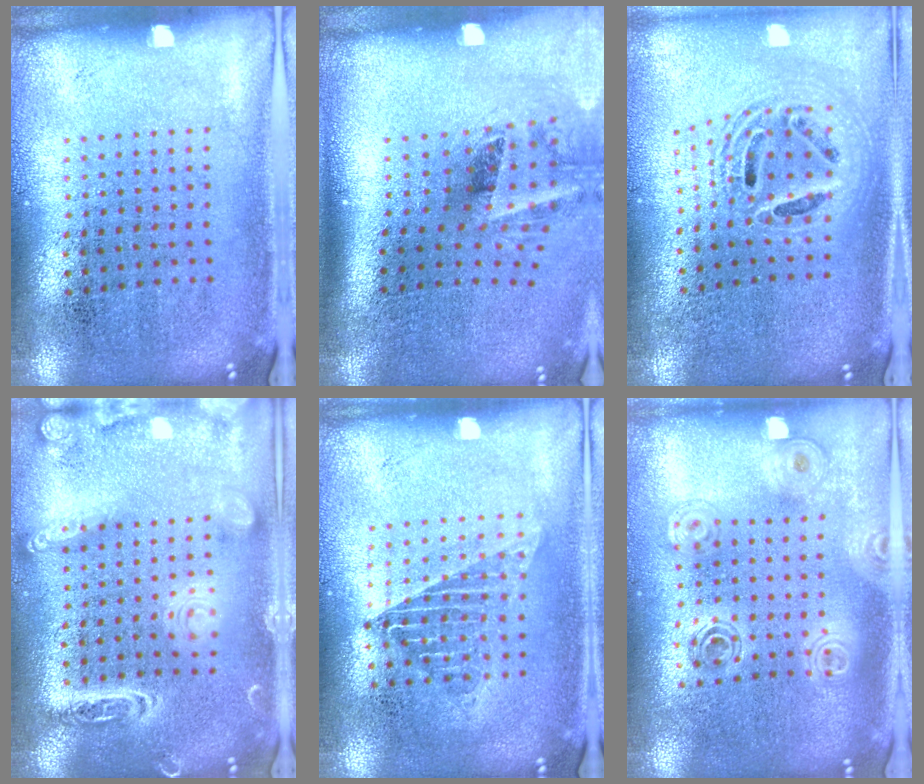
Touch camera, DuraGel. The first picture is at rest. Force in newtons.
{"total": 2.0, "press": 1.2, "slide": 1.6}
{"total": 2.0, "press": 1.6, "slide": 1.2}
{"total": 2.1, "press": 2.1, "slide": 0.1}
{"total": 1.3, "press": 1.2, "slide": 0.5}
{"total": 1.6, "press": 1.4, "slide": 0.8}